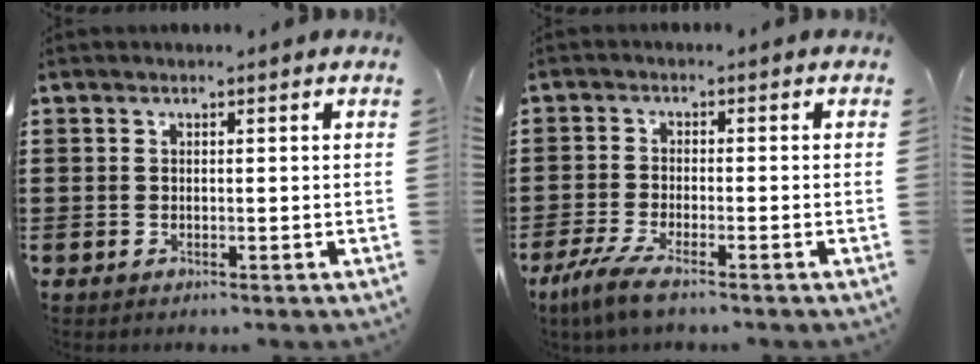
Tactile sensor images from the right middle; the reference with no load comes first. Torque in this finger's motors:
{"motor_torque": [0.90, -0.31, 0.38, 0.14]}